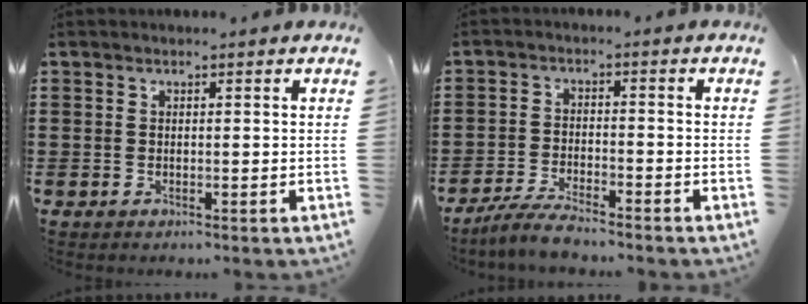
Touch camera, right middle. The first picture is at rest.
{"total": 4.3, "force": [-4.0, 0.3, 1.7], "torque": [-0.044, -0.003, -0.081]}